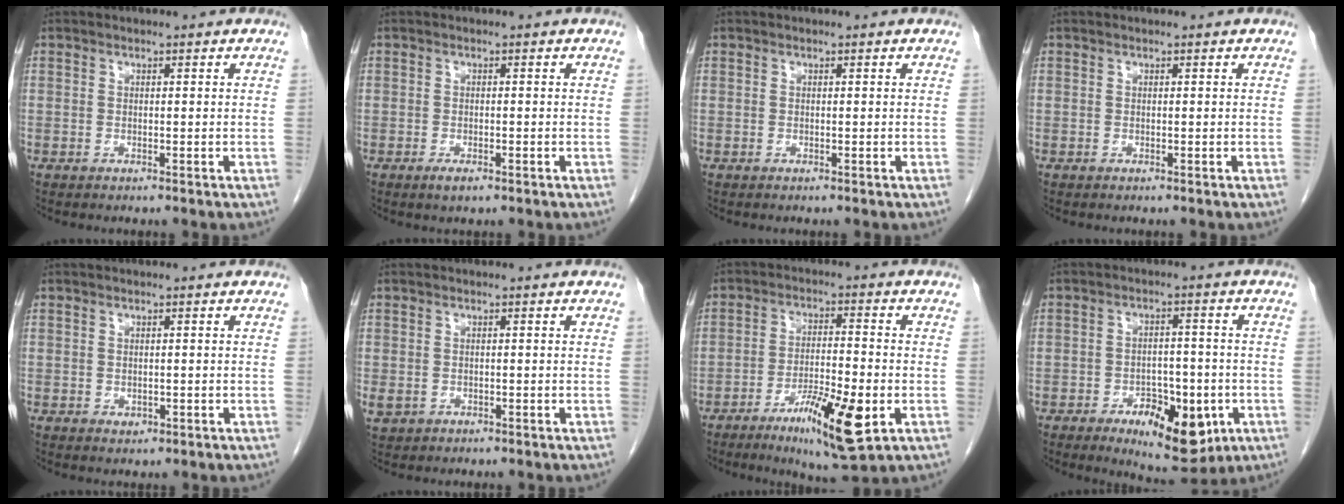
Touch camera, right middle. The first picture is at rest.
{"total": 1.7, "force": [-1.0, 0.5, 1.3], "torque": [-0.024, -0.002, -0.013]}
{"total": 0.0}
{"total": 0.0}
{"total": 0.9, "force": [-0.2, 0.6, 0.6], "torque": [-0.011, -0.002, 0.002]}
{"total": 1.8, "force": [-0.4, 1.6, 0.8], "torque": [-0.017, 0.002, 0.002]}
{"total": 11.3, "force": [-4.9, 1.6, 10.1], "torque": [-0.172, -0.019, -0.075]}
{"total": 10.9, "force": [-4.7, 4.8, 8.6], "torque": [-0.115, -0.004, -0.058]}